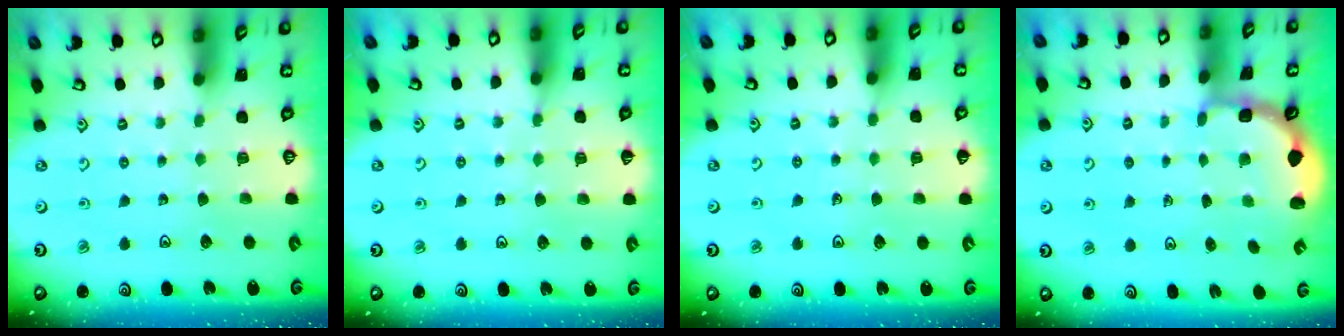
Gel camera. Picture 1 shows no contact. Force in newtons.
{"total": 3.9, "press": 3.8, "slide": 0.6}
{"total": 3.0, "press": 3.0, "slide": 0.3}
{"total": 2.4, "press": 1.8, "slide": 1.7}